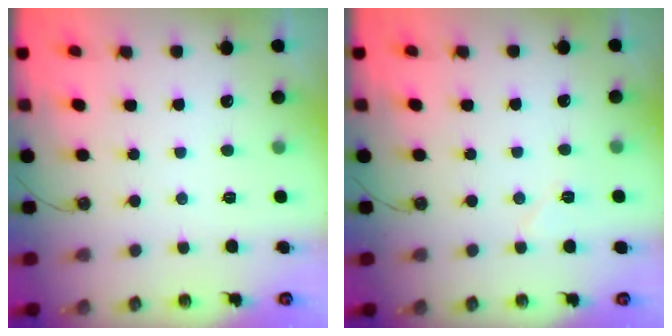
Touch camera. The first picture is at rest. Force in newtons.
{"total": 4.9, "press": 4.6, "slide": 1.8}